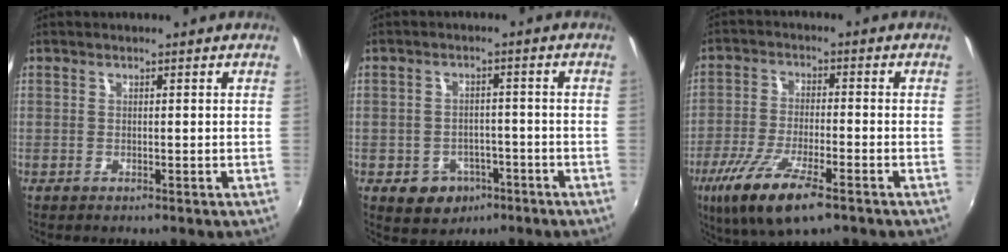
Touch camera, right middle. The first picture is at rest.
{"total": 7.0, "force": [-3.4, 5.7, 2.2], "torque": [-0.058, 0.008, -0.032]}
{"total": 13.1, "force": [-7.8, 3.6, 10.0], "torque": [-0.215, -0.040, -0.147]}